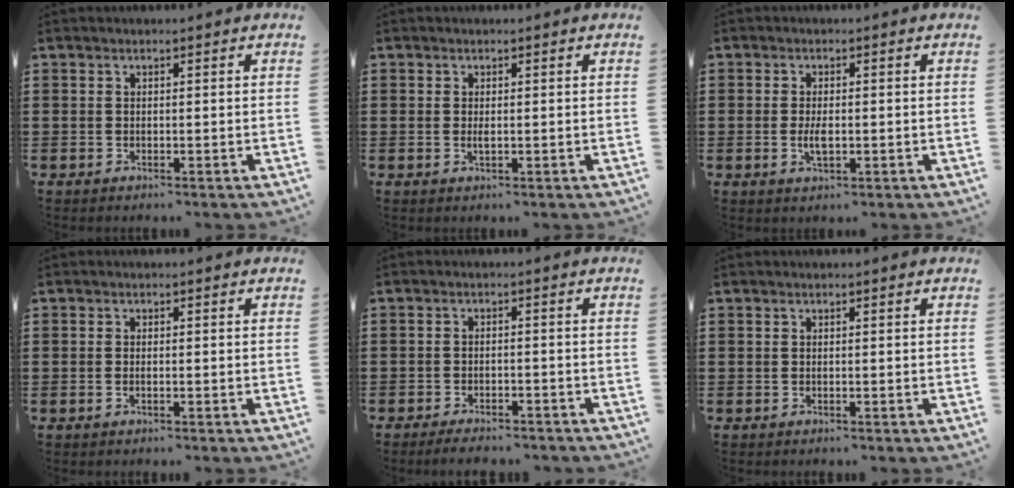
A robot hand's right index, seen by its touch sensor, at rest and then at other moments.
{"total": 1.0, "force": [-0.1, 0.5, 0.9], "torque": [-0.019, 0.000, -0.001]}
{"total": 2.9, "force": [-0.4, 1.2, 2.5], "torque": [-0.055, -0.003, -0.010]}
{"total": 0.6, "force": [-0.2, 0.1, 0.5], "torque": [-0.010, -0.004, -0.003]}
{"total": 2.3, "force": [-2.3, 0.3, 0.3], "torque": [-0.009, 0.001, -0.046]}
{"total": 0.0}